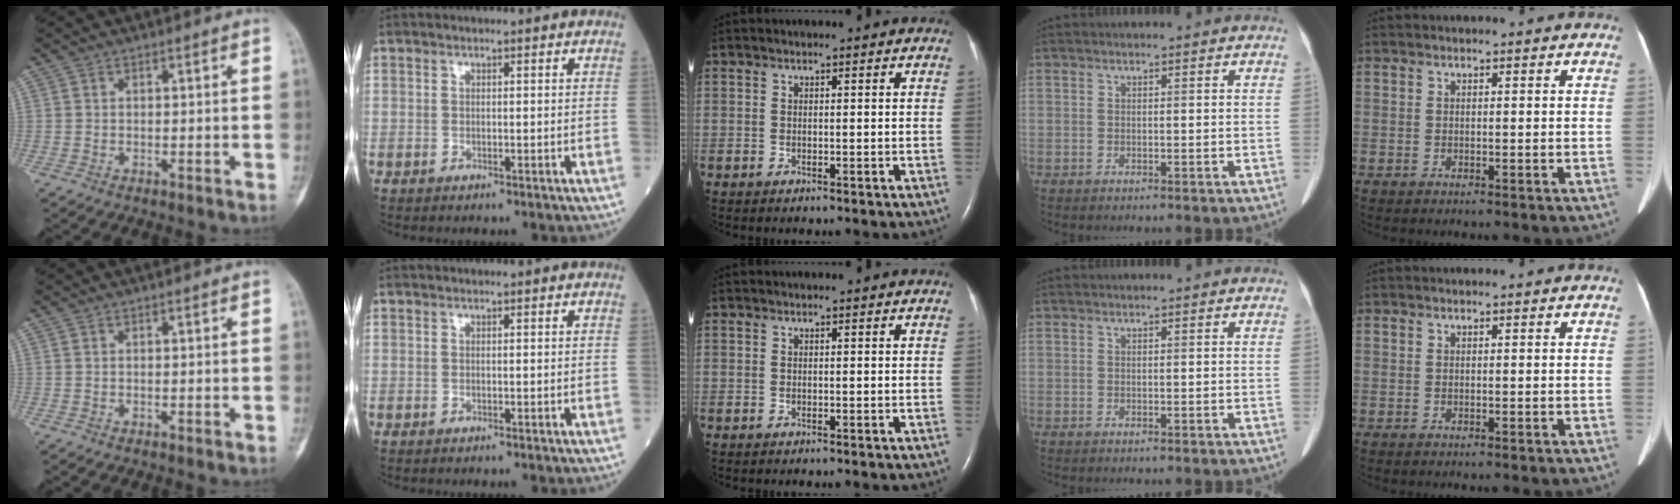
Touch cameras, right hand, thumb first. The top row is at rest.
{}